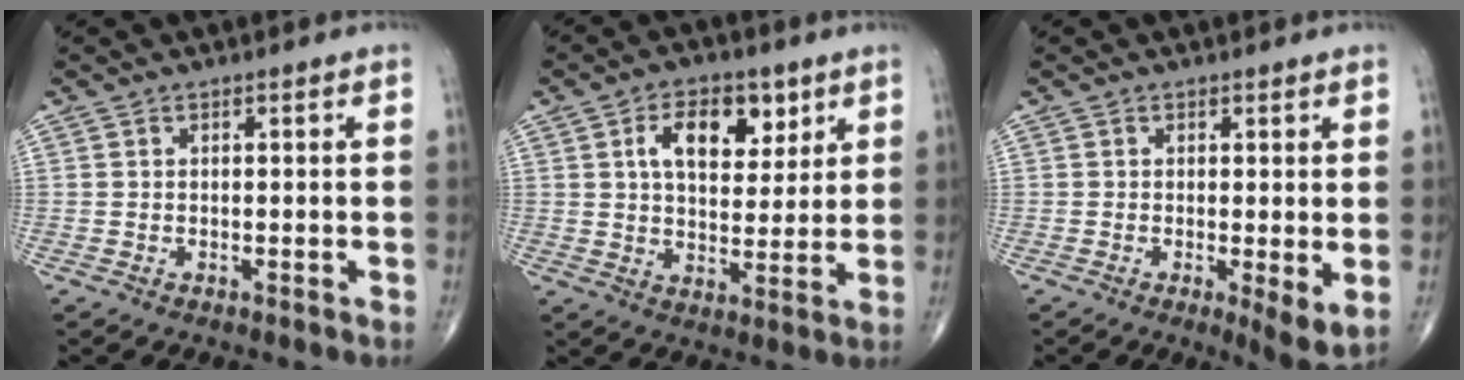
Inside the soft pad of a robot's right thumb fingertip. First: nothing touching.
{"total": 11.1, "force": [4.5, 6.5, 7.9], "torque": [-0.091, -0.016, 0.073]}
{"total": 4.5, "force": [-0.3, 1.1, 4.4], "torque": [-0.069, -0.016, -0.008]}